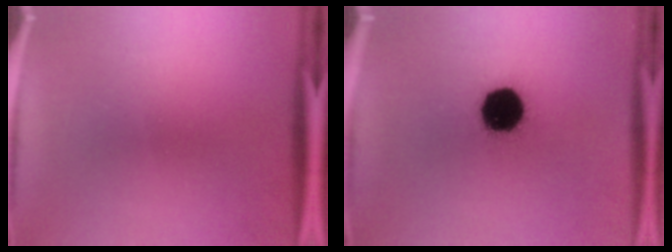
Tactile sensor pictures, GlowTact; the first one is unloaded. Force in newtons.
{"total": 17.2}